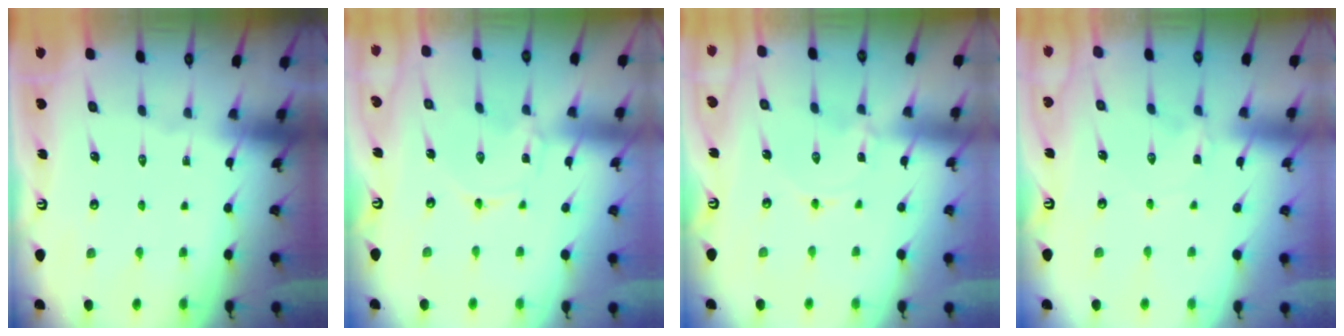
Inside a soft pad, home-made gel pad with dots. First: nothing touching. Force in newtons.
{"total": 0.0}
{"total": 0.0}
{"total": 1.5, "press": 1.4, "slide": 0.2}